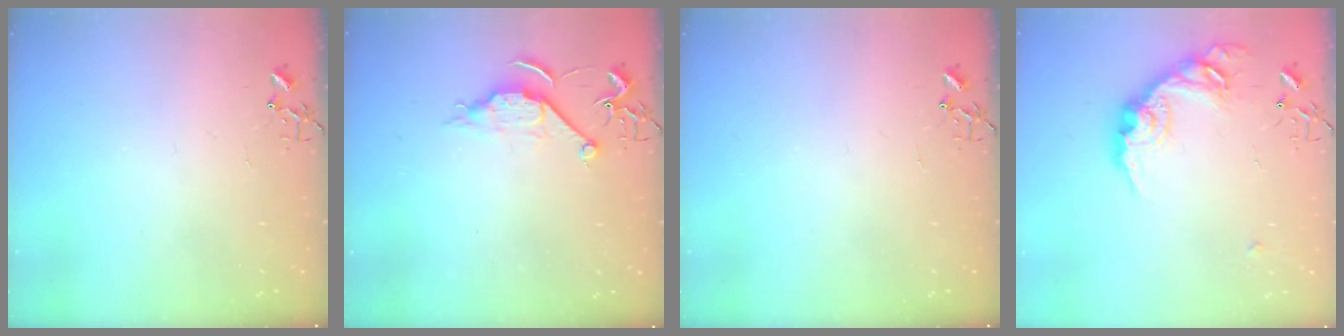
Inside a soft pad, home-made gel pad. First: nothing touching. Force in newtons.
{"total": 7.7, "press": 7.6, "slide": 0.8}
{"total": 0.0}
{"total": 18.5, "press": 18.5, "slide": 0.9}